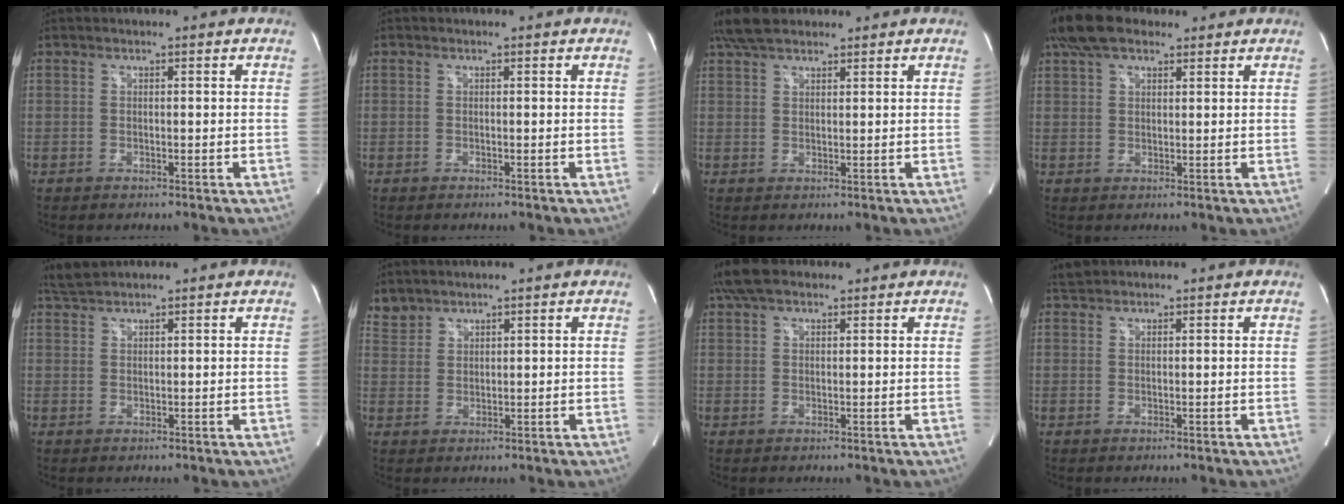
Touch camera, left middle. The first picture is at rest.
{"total": 0.0}
{"total": 5.9, "force": [4.8, 2.1, 2.6], "torque": [-0.062, 0.022, 0.093]}
{"total": 7.6, "force": [5.6, 3.2, 4.0], "torque": [-0.088, 0.032, 0.105]}
{"total": 2.6, "force": [2.5, -0.1, 0.3], "torque": [-0.019, 0.013, 0.055]}
{"total": 3.2, "force": [3.0, 1.1, -0.2], "torque": [0.003, 0.014, 0.064]}
{"total": 5.7, "force": [4.4, 2.3, 2.8], "torque": [-0.065, 0.026, 0.084]}
{"total": 1.7, "force": [1.7, 0.4, 0.0], "torque": [-0.011, 0.012, 0.035]}